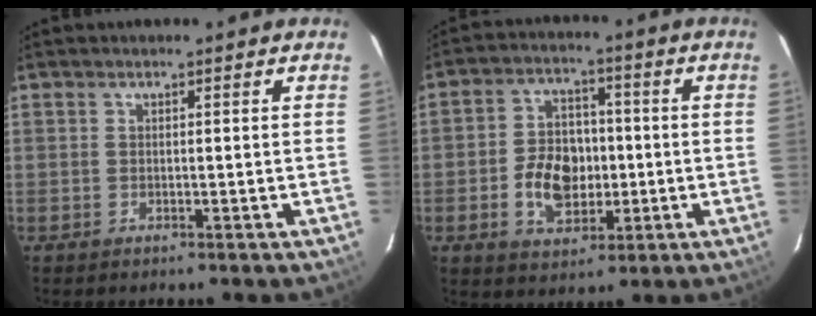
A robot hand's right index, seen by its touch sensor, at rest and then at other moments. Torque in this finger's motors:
{"motor_torque": [0.12, -0.08, 0.14, 0.03]}